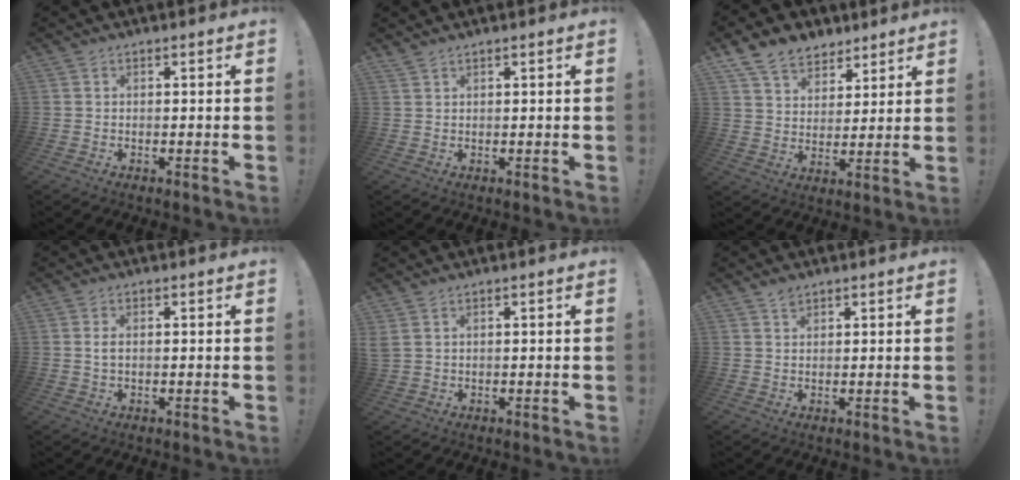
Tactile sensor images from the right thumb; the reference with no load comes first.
{"total": 1.2, "force": [1.1, 0.0, 0.3], "torque": [-0.006, 0.000, 0.021]}
{"total": 11.0, "force": [7.7, 7.3, 3.2], "torque": [-0.058, -0.049, 0.153]}
{"total": 1.8, "force": [0.2, 0.7, 1.6], "torque": [-0.026, 0.001, 0.002]}
{"total": 2.0, "force": [1.0, 1.0, 1.4], "torque": [-0.030, 0.001, 0.020]}
{"total": 1.9, "force": [1.7, 0.6, 0.6], "torque": [0.002, -0.011, 0.029]}